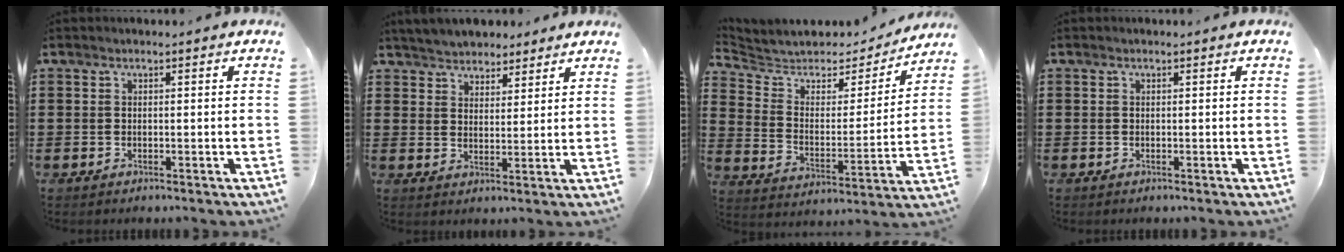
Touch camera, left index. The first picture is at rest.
{"total": 4.4, "force": [4.2, 1.4, 0.0], "torque": [-0.018, -0.007, 0.077]}
{"total": 4.9, "force": [4.4, 2.0, 0.9], "torque": [-0.050, -0.033, 0.069]}
{"total": 0.0}